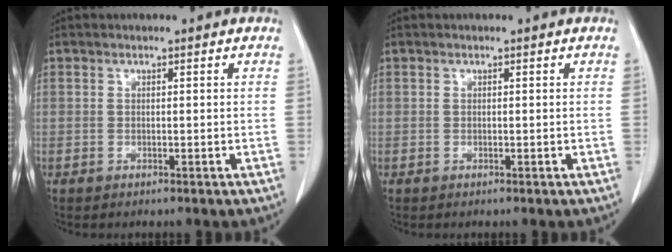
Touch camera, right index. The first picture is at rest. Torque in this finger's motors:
{"motor_torque": [0.00, 0.00, 0.04, -0.01]}